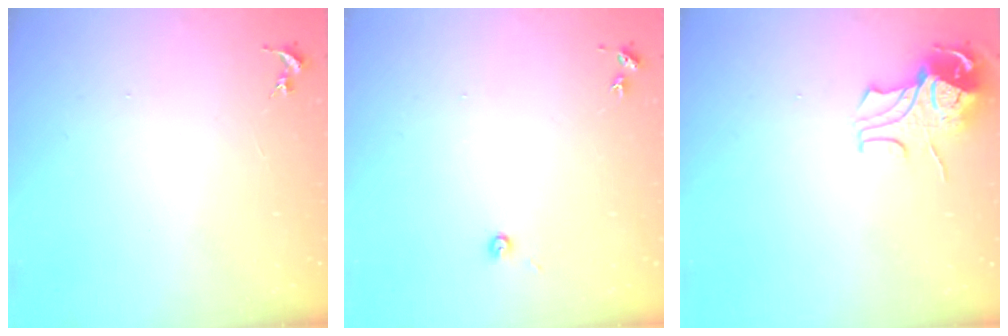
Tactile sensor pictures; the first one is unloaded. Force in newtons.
{"total": 3.0, "press": 3.0, "slide": 0.3}
{"total": 9.4, "press": 9.4, "slide": 1.1}